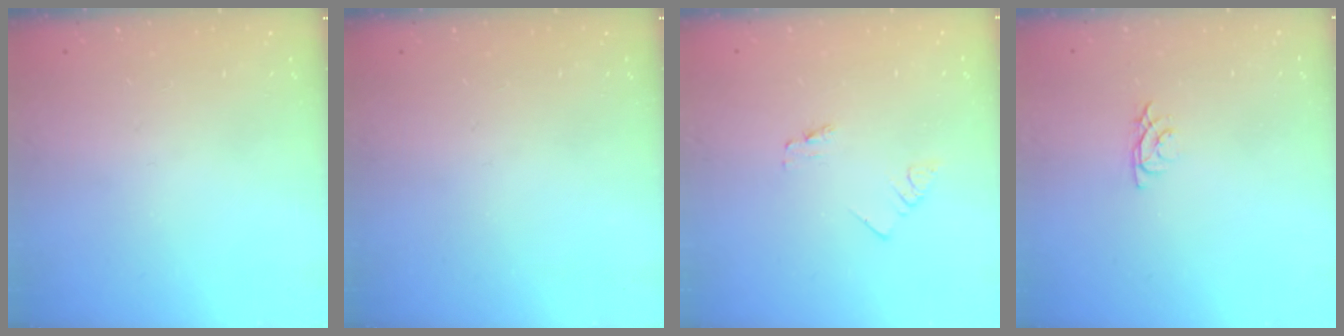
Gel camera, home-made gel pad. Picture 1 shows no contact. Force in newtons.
{"total": 0.0}
{"total": 0.0}
{"total": 3.0, "press": 3.0, "slide": 0.5}